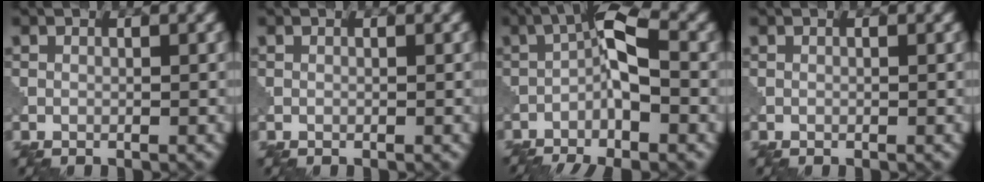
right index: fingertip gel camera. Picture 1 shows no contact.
{"total": 0.0}
{"total": 8.5, "force": [-3.1, 2.5, 7.5], "torque": [-0.124, 0.006, -0.062]}
{"total": 0.0}